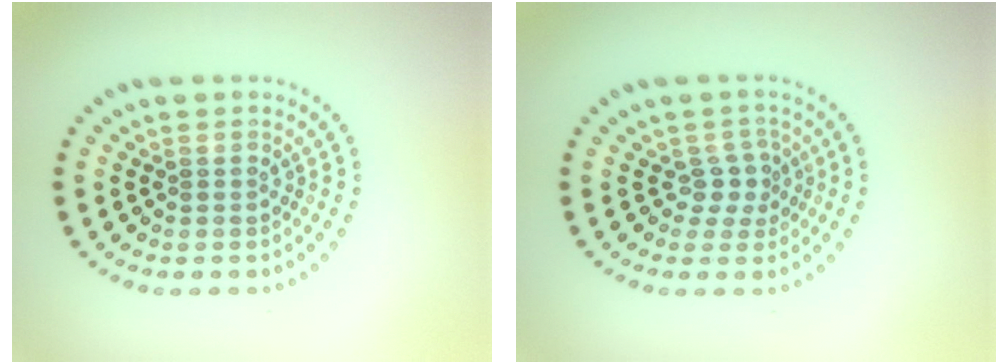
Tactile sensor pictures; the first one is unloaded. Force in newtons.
{"total": 1.9, "press": 1.4, "slide": 1.3}